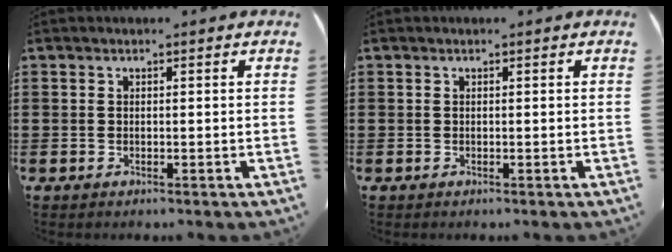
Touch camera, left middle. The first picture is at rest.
{"total": 0.0}